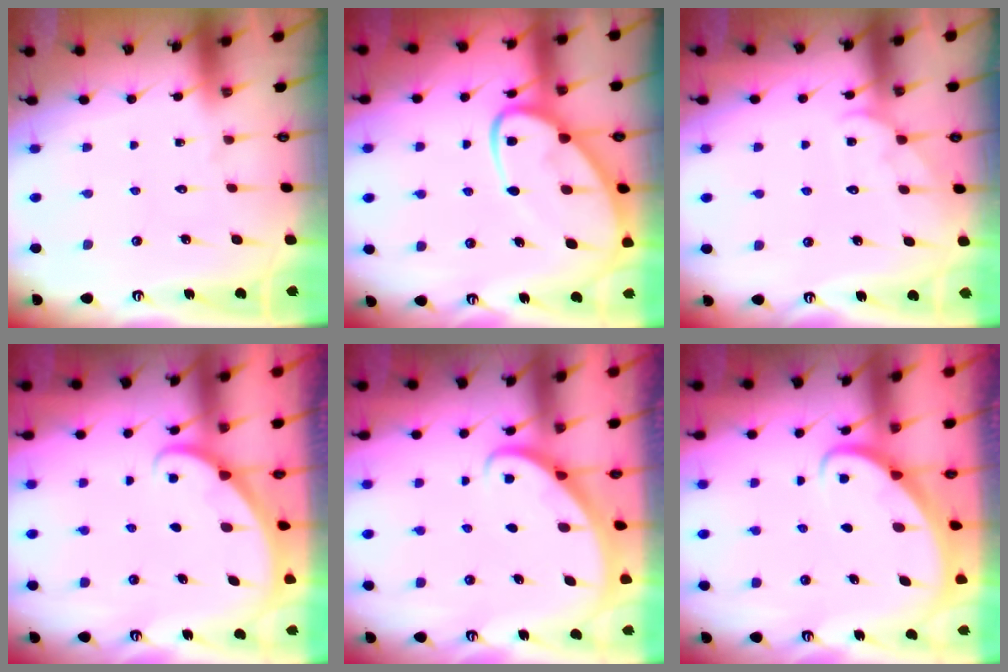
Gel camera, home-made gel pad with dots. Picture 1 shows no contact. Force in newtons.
{"total": 12.3, "press": 12.3, "slide": 1.2}
{"total": 5.0, "press": 5.0, "slide": 0.4}
{"total": 2.8, "press": 2.8, "slide": 0.1}
{"total": 2.7, "press": 2.7, "slide": 0.2}
{"total": 2.2, "press": 2.2, "slide": 0.2}